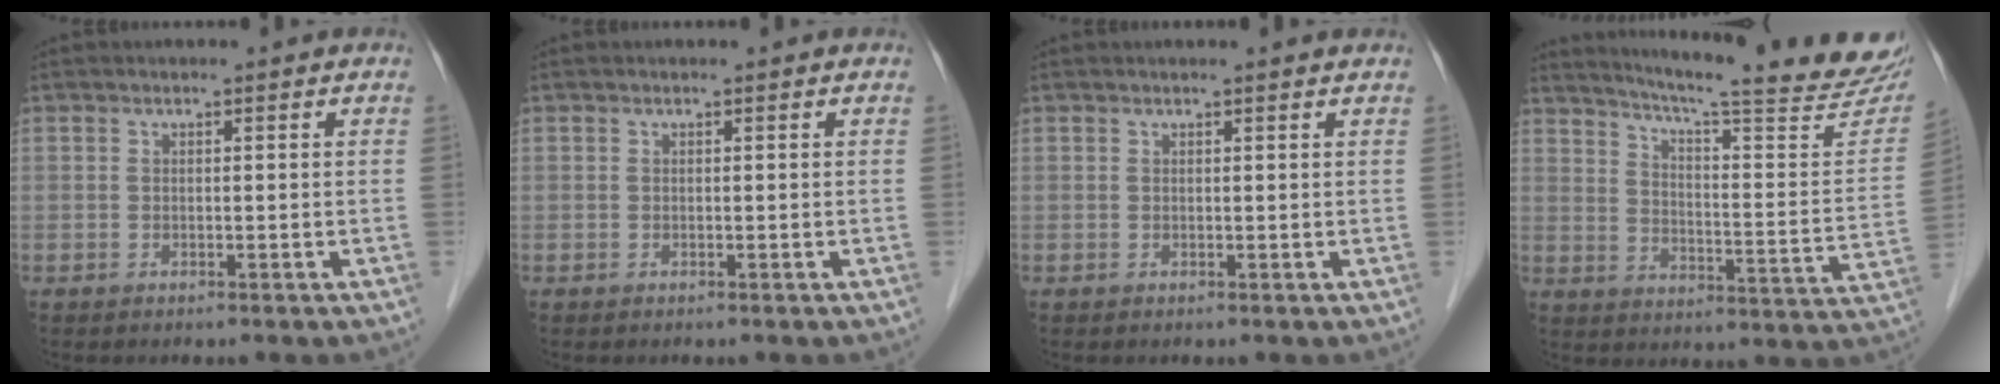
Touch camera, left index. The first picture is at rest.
{"total": 0.0}
{"total": 1.7, "force": [1.6, -0.1, 0.4], "torque": [-0.012, 0.004, 0.016]}
{"total": 26.3, "force": [23.4, 1.5, 11.9], "torque": [-0.180, -0.079, 0.293]}